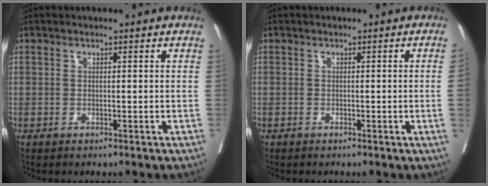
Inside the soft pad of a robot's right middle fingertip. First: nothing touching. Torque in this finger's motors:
{"motor_torque": [0.42, -0.68, -0.08, -0.21]}